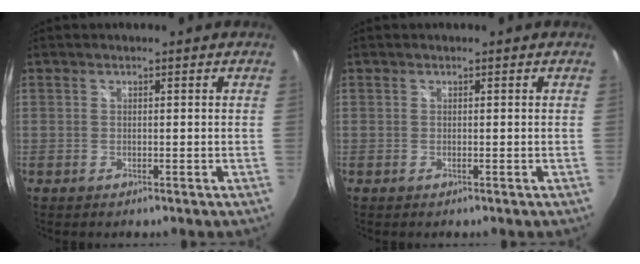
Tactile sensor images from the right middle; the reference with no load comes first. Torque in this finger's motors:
{"motor_torque": [0.62, -0.74, 0.02, 0.01]}